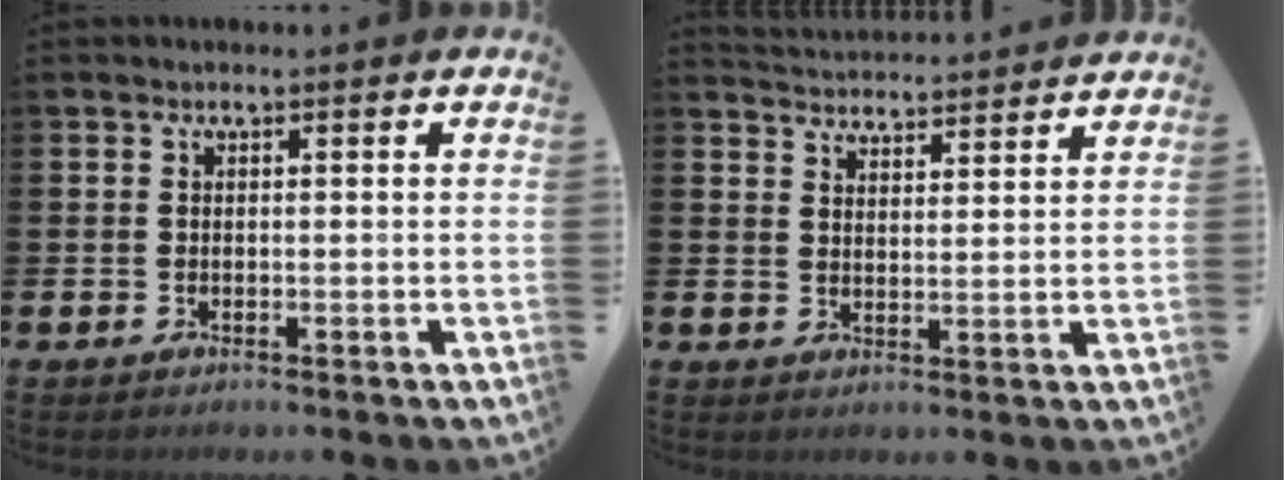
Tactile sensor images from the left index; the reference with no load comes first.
{"total": 4.2, "force": [4.2, 0.1, -0.4], "torque": [0.001, -0.033, 0.074]}